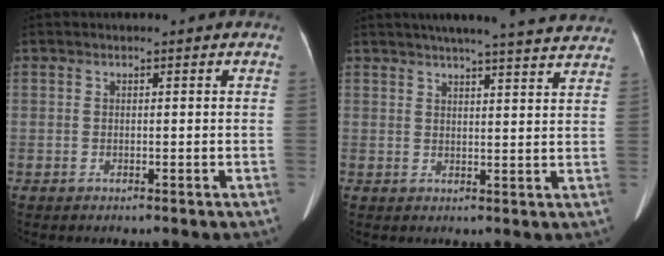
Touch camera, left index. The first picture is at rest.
{"total": 18.3, "force": [16.5, 1.6, 7.7], "torque": [-0.104, 0.011, 0.197]}